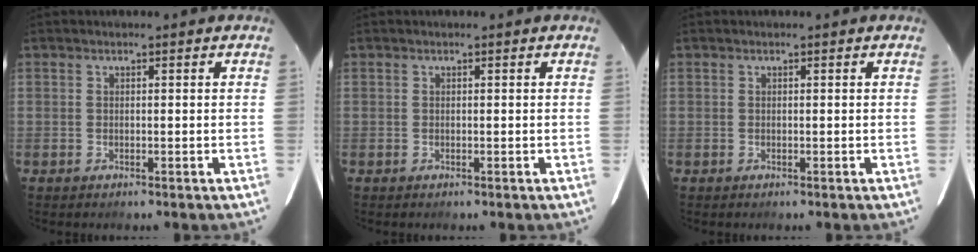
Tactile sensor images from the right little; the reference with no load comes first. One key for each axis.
{"total": 0.0}
{"total": 0.0}